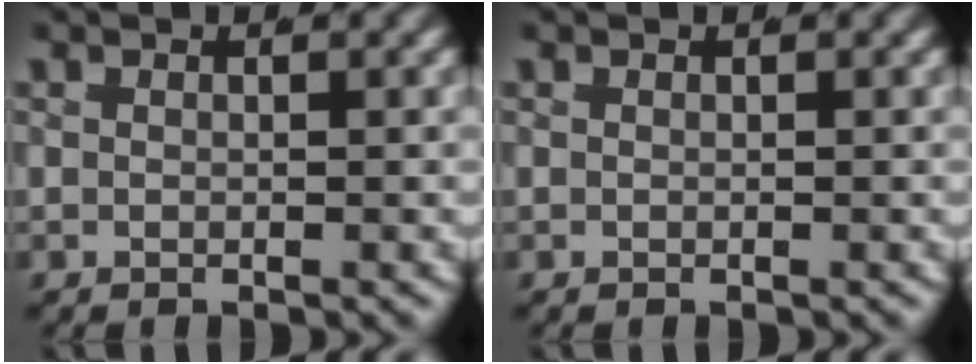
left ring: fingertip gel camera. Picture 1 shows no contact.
{"total": 0.0}